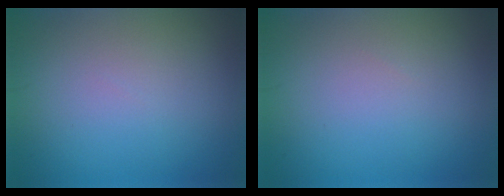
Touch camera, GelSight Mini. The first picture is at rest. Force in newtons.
{"total": 0.0}